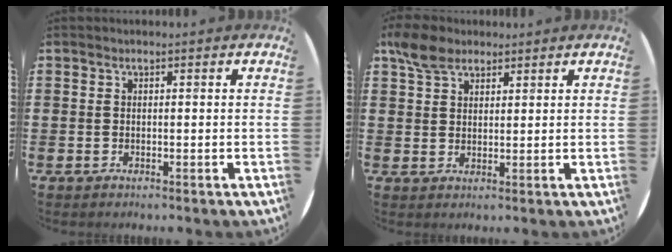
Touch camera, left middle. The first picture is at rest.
{"total": 4.6, "force": [3.5, 2.4, 1.8], "torque": [-0.036, 0.001, 0.066]}